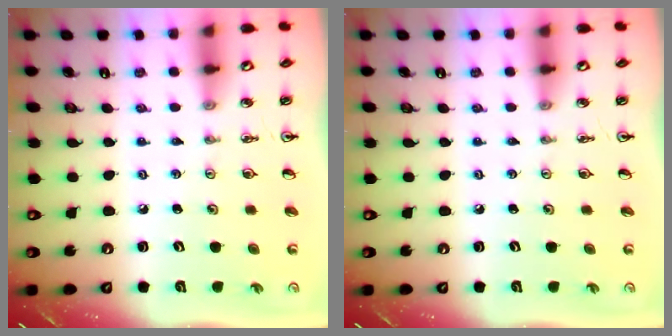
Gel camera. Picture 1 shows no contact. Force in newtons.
{"total": 0.0}